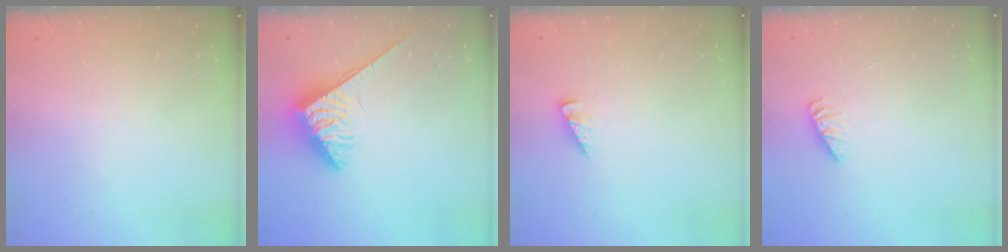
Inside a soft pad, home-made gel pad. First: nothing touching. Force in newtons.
{"total": 3.9, "press": 3.9, "slide": 0.5}
{"total": 2.5, "press": 2.5, "slide": 0.1}
{"total": 1.8, "press": 1.7, "slide": 0.2}